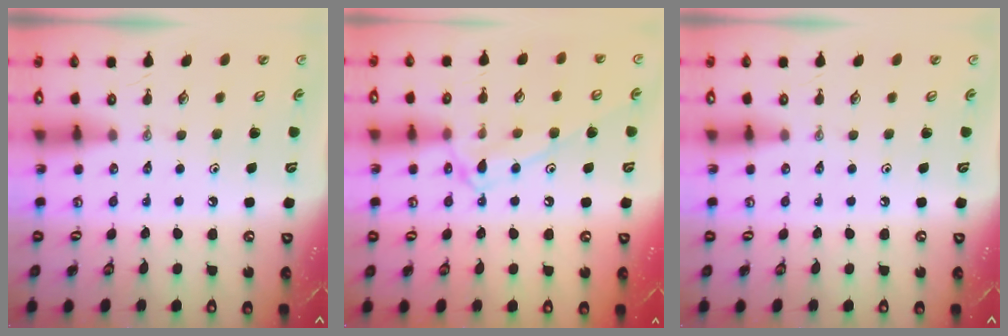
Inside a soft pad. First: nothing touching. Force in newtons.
{"total": 11.9, "press": 11.8, "slide": 1.1}
{"total": 0.0}